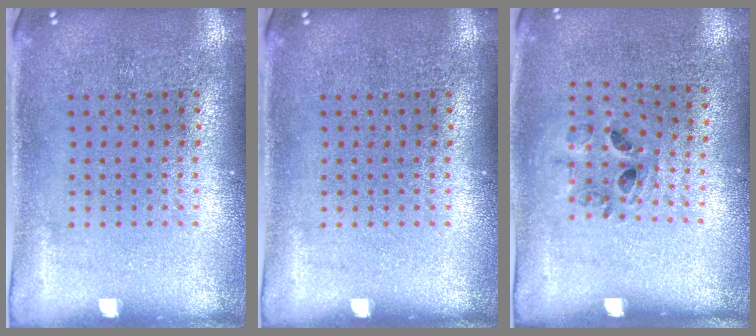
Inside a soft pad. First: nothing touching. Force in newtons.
{"total": 0.0}
{"total": 0.9, "press": 0.8, "slide": 0.3}